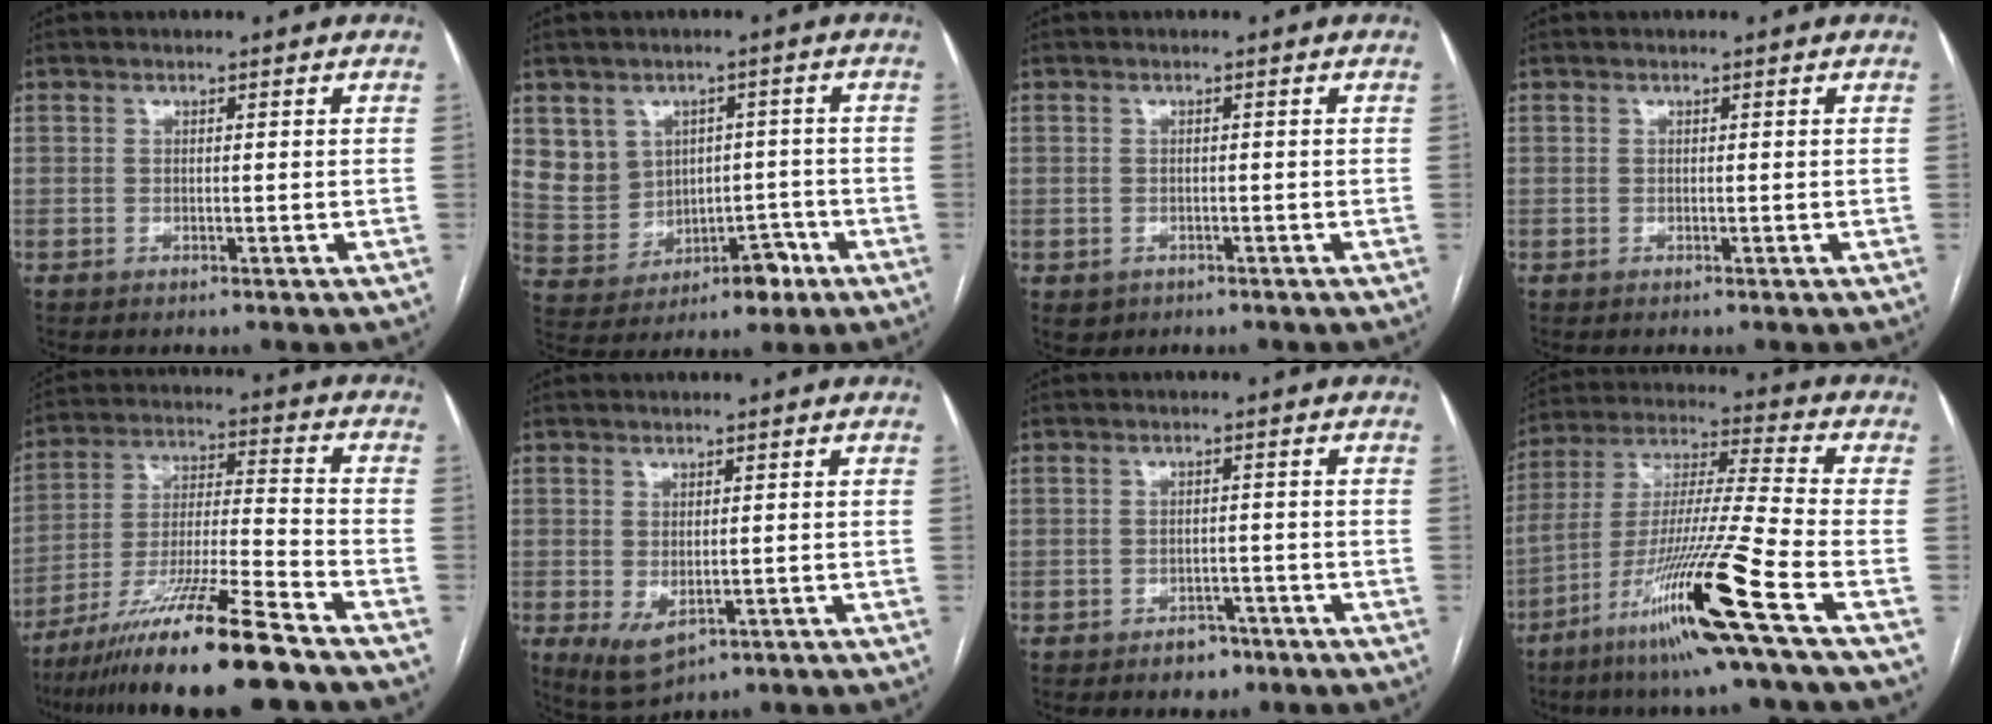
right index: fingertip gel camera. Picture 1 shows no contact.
{"total": 8.3, "force": [0.5, 7.9, 2.2], "torque": [-0.033, 0.044, 0.034]}
{"total": 2.1, "force": [-0.9, 1.8, 0.3], "torque": [-0.002, 0.003, -0.008]}
{"total": 0.0}
{"total": 16.8, "force": [-12.5, -0.6, 11.3], "torque": [-0.218, -0.027, -0.223]}
{"total": 4.3, "force": [-1.1, 2.3, 3.5], "torque": [-0.062, -0.014, -0.001]}
{"total": 3.3, "force": [-2.3, 2.0, 1.3], "torque": [-0.013, 0.006, -0.026]}
{"total": 19.0, "force": [-10.2, -2.1, 15.8], "torque": [-0.331, -0.040, -0.191]}